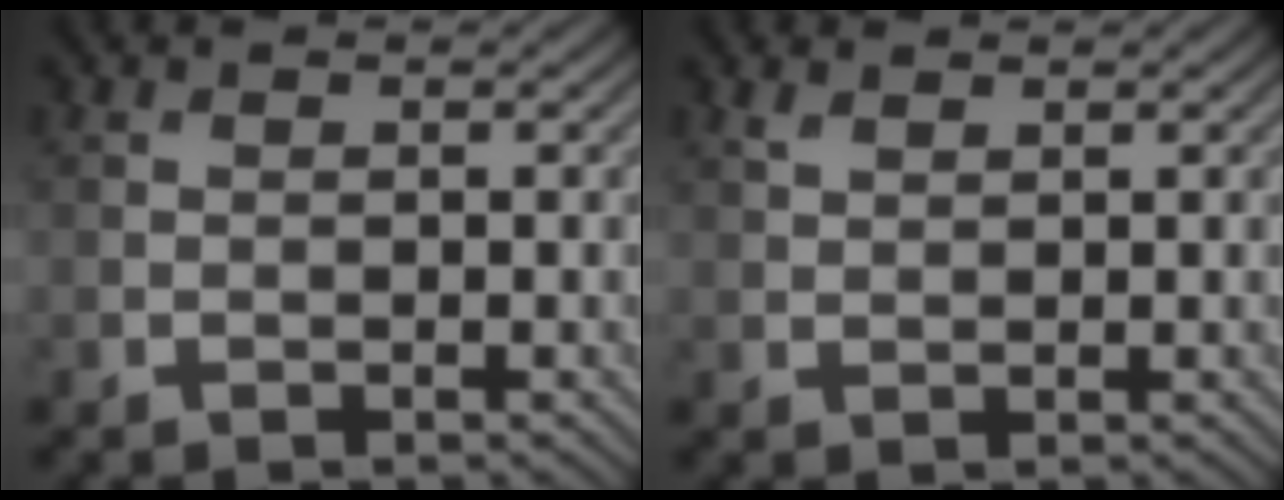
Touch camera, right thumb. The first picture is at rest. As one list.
[{"total": 1.3, "force": [1.0, 0.6, 0.6], "torque": [-0.018, 0.000, 0.023]}]